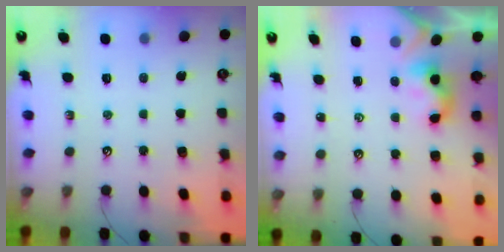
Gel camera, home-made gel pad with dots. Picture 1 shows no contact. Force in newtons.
{"total": 2.1, "press": 2.1, "slide": 0.3}